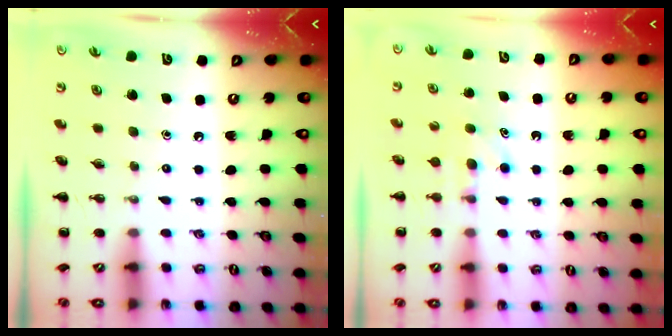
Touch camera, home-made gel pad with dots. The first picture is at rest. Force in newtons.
{"total": 4.7, "press": 4.5, "slide": 1.4}